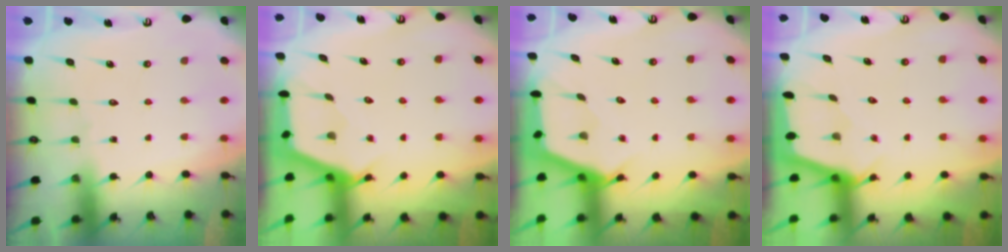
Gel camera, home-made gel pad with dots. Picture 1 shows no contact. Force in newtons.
{"total": 2.7, "press": 2.7, "slide": 0.3}
{"total": 2.8, "press": 2.8, "slide": 0.3}
{"total": 2.2, "press": 2.2, "slide": 0.3}